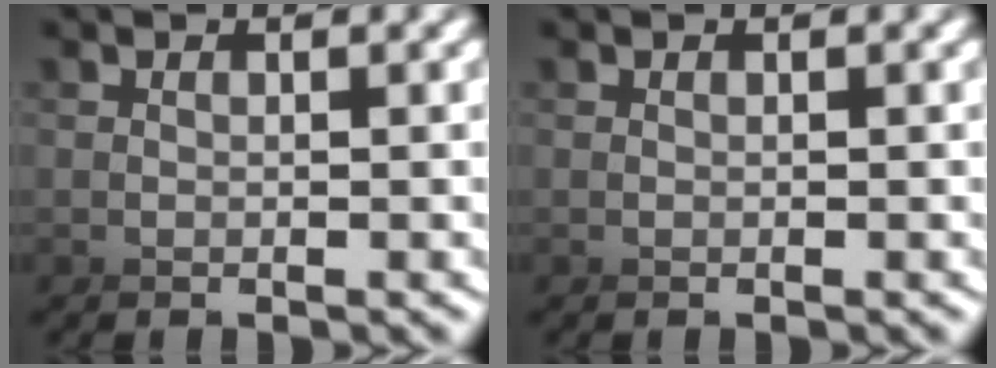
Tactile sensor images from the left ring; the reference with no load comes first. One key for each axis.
{"total": 0.0}